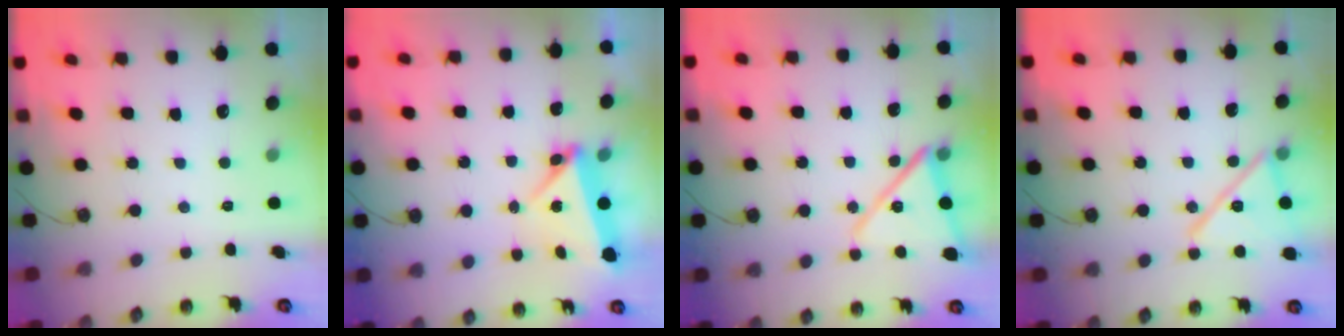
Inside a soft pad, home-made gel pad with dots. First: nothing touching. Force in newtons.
{"total": 6.0, "press": 5.6, "slide": 2.3}
{"total": 14.3, "press": 14.2, "slide": 1.0}
{"total": 16.8, "press": 16.8, "slide": 0.3}